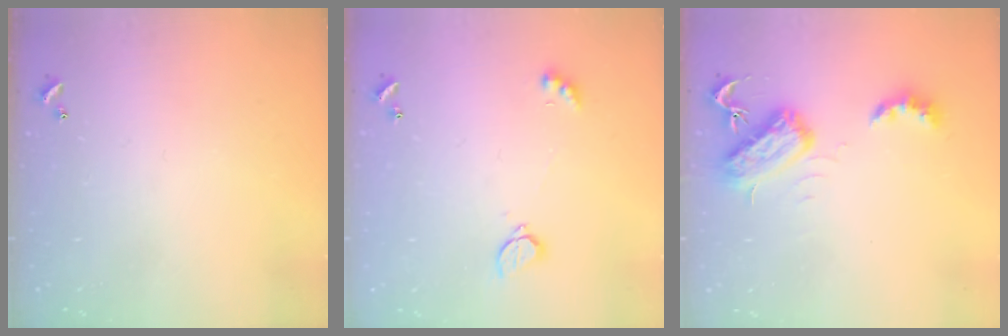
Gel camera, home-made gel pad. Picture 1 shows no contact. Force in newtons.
{"total": 2.4, "press": 2.3, "slide": 0.8}
{"total": 5.9, "press": 5.9, "slide": 0.7}